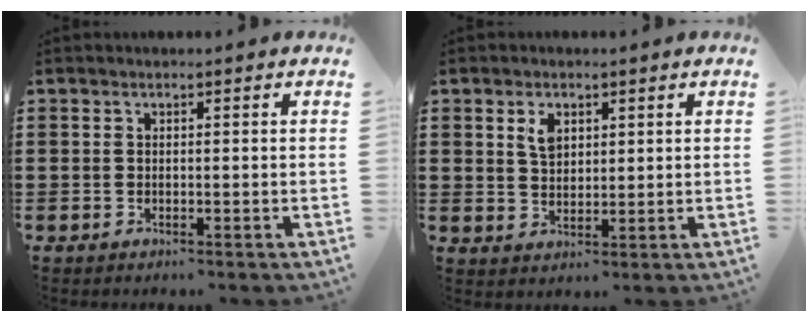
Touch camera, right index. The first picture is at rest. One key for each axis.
{"total": 3.3, "fx": 1.5, "fy": 2.0, "fz": 2.2, "tx": -0.042, "ty": 0.004, "tz": 0.026}